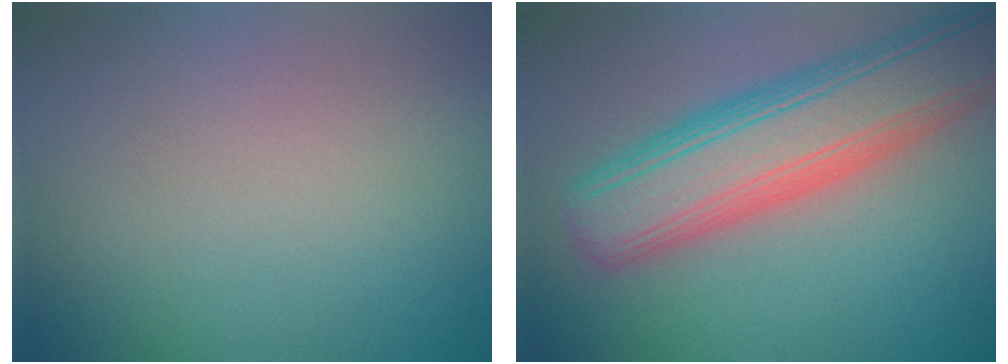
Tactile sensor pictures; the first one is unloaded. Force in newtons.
{"total": 9.9, "press": 9.9, "slide": 0.5}